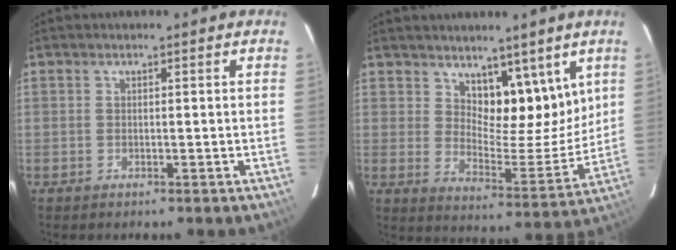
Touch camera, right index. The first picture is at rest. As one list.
[{"total": 9.6, "force": [5.9, 4.8, 5.9], "torque": [-0.075, -0.005, 0.106]}]